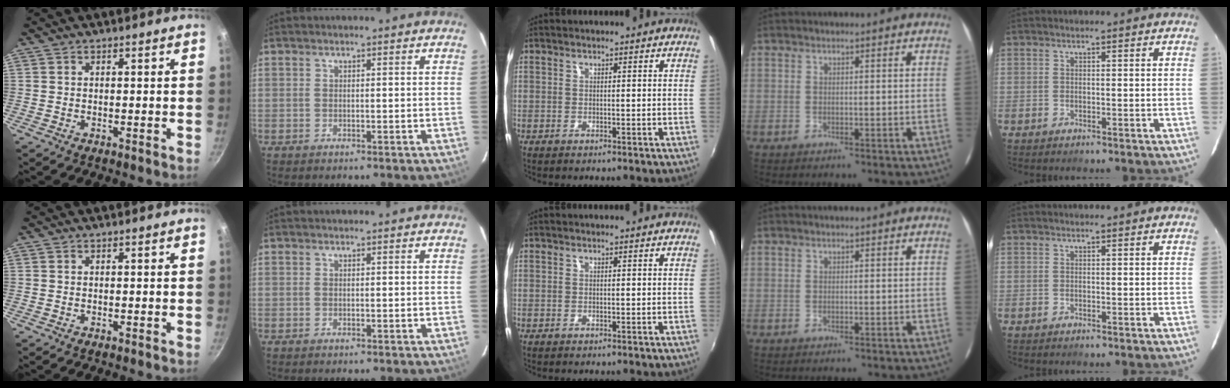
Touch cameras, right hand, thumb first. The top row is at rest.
{}